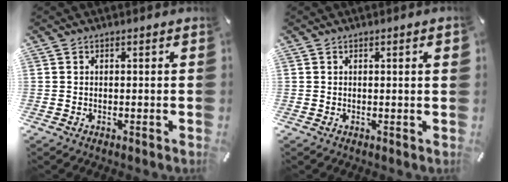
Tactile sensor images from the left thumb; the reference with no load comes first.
{"total": 1.7, "force": [0.3, 0.2, 1.7], "torque": [-0.030, 0.001, 0.004]}